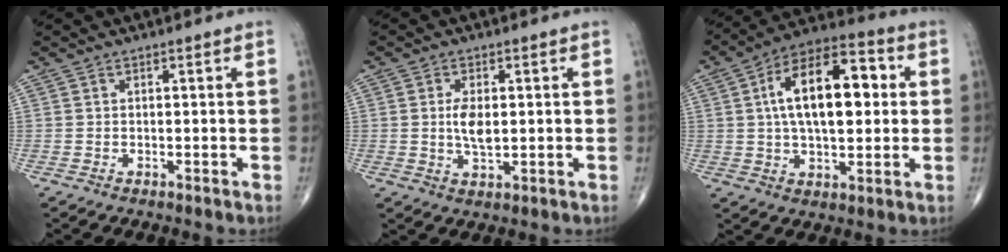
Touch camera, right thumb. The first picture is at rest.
{"total": 4.9, "force": [0.3, 2.3, 4.3], "torque": [-0.080, -0.009, 0.007]}
{"total": 18.2, "force": [2.8, 9.1, 15.5], "torque": [-0.238, 0.022, 0.039]}